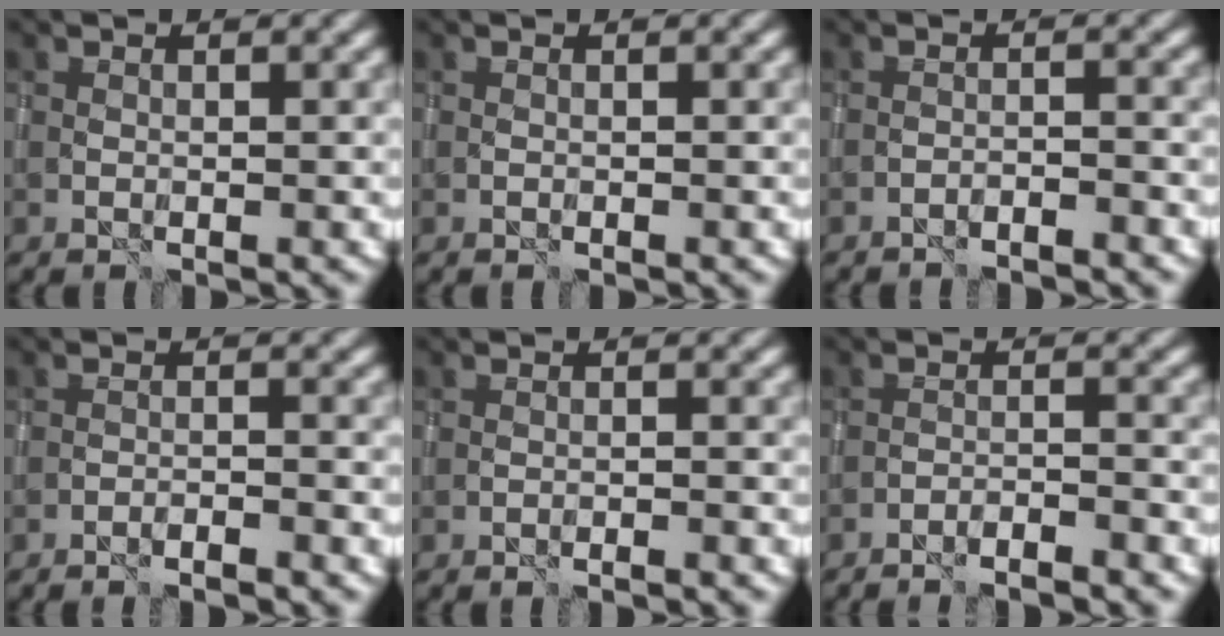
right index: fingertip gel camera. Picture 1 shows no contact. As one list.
[{"total": 0.0}, {"total": 1.8, "force": [-1.7, 0.1, 0.8], "torque": [-0.008, 0.009, -0.030]}, {"total": 2.2, "force": [-1.9, 0.2, 1.1], "torque": [-0.019, 0.008, -0.034]}, {"total": 1.5, "force": [-1.2, 0.1, 0.7], "torque": [-0.014, 0.008, -0.024]}, {"total": 3.3, "force": [-3.0, 0.3, 1.3], "torque": [-0.020, 0.006, -0.048]}]